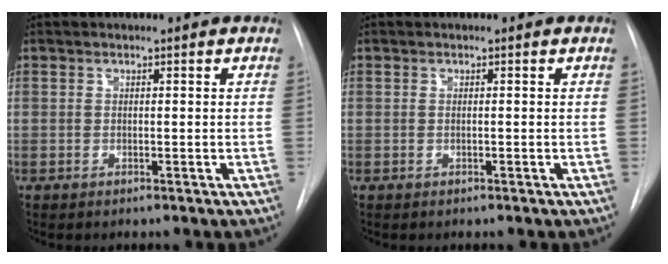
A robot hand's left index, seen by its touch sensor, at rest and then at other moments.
{"total": 0.0}